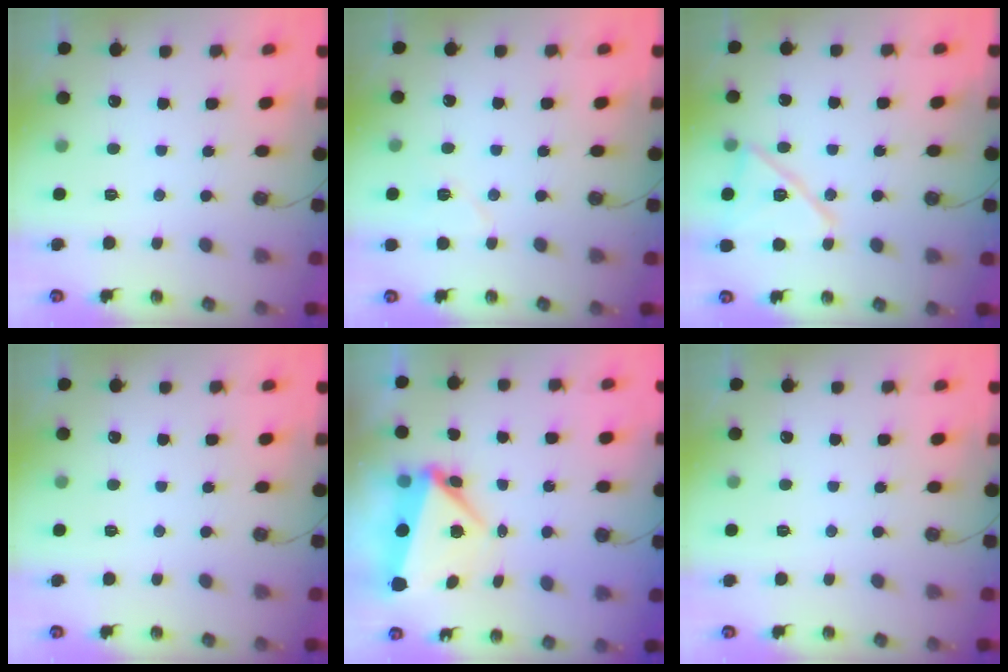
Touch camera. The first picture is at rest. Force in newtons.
{"total": 9.1, "press": 3.6, "slide": 8.4}
{"total": 15.5, "press": 13.2, "slide": 8.3}
{"total": 0.0}
{"total": 7.1, "press": 7.1, "slide": 0.3}
{"total": 0.0}